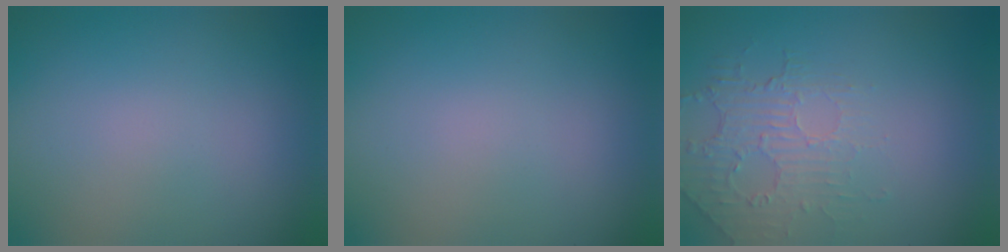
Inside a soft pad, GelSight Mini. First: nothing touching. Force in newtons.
{"total": 0.0}
{"total": 2.1, "press": 1.2, "slide": 1.7}